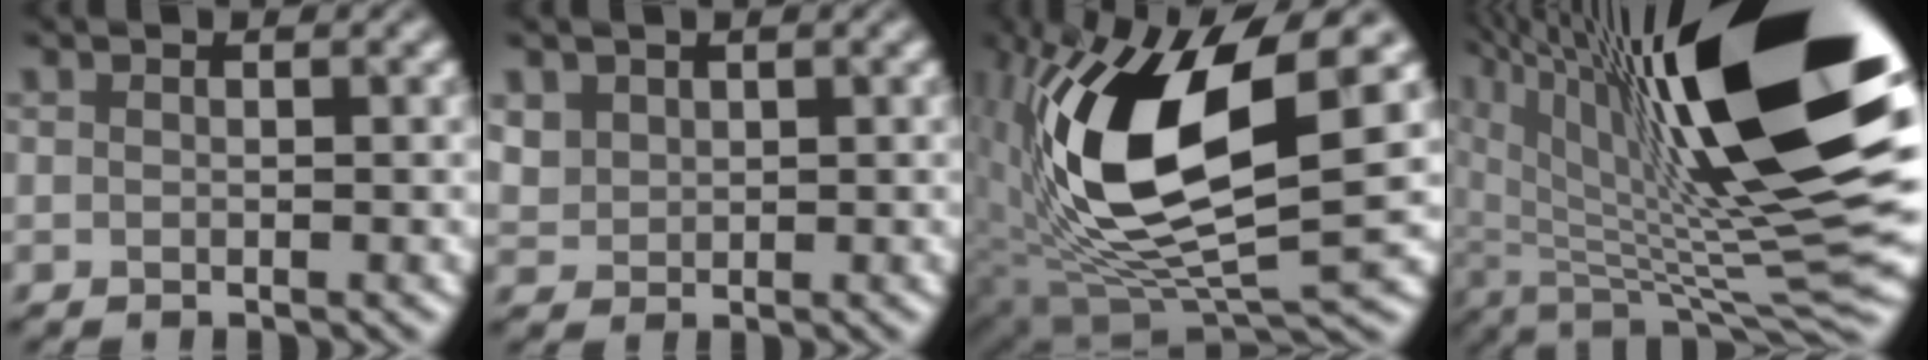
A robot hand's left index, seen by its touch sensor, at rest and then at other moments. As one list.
[{"total": 0.6, "force": [0.2, 0.4, -0.3], "torque": [-0.025, 0.002, 0.038]}, {"total": 13.4, "force": [1.2, 5.0, 12.4], "torque": [-0.263, -0.005, 0.044]}, {"total": 18.9, "force": [6.2, 6.4, 16.7], "torque": [-0.295, 0.025, 0.135]}]